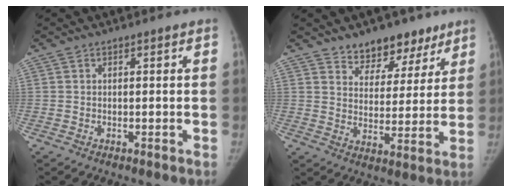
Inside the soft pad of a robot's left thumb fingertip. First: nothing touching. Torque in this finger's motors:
{"motor_torque": [0.09, -0.08, 0.45, -0.35, 0.02]}